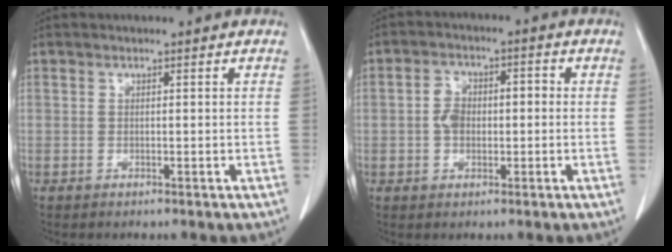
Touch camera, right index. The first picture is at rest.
{"total": 5.3, "force": [-0.5, 3.4, 4.0], "torque": [-0.084, 0.031, -0.012]}